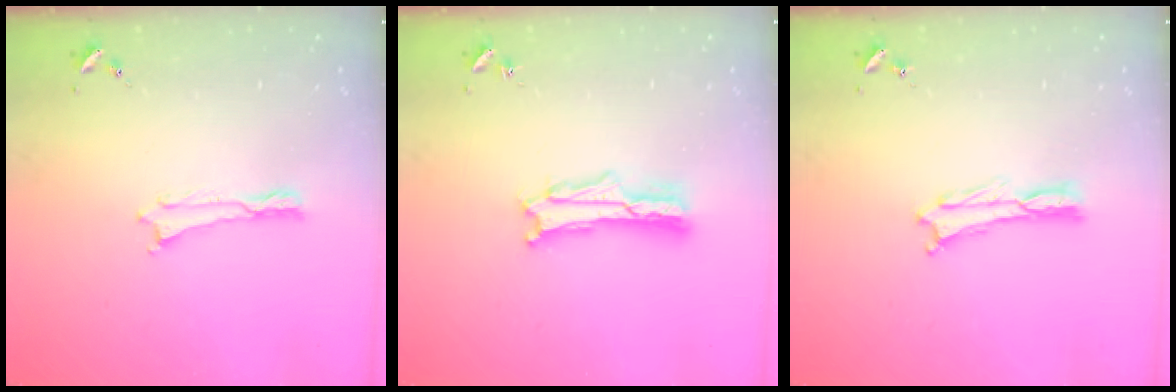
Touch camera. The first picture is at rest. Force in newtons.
{"total": 2.0, "press": 2.0, "slide": 0.3}
{"total": 0.0}